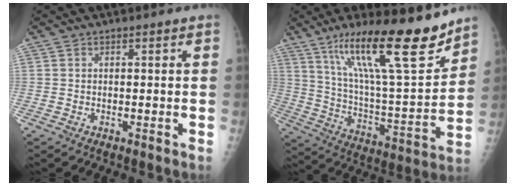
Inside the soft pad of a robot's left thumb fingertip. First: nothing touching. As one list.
[{"total": 23.5, "force": [15.7, 4.5, 16.8], "torque": [-0.258, -0.071, 0.270]}]